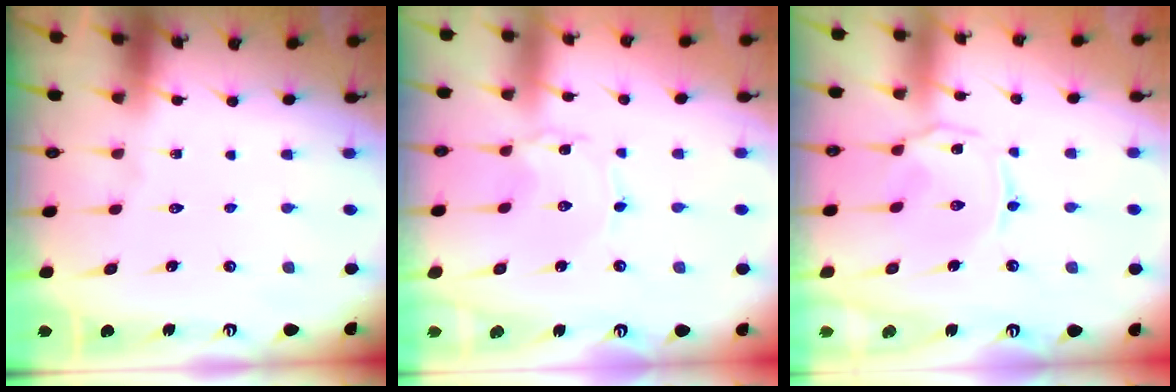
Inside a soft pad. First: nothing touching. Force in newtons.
{"total": 0.9, "press": 0.9, "slide": 0.1}
{"total": 1.5, "press": 1.4, "slide": 0.5}